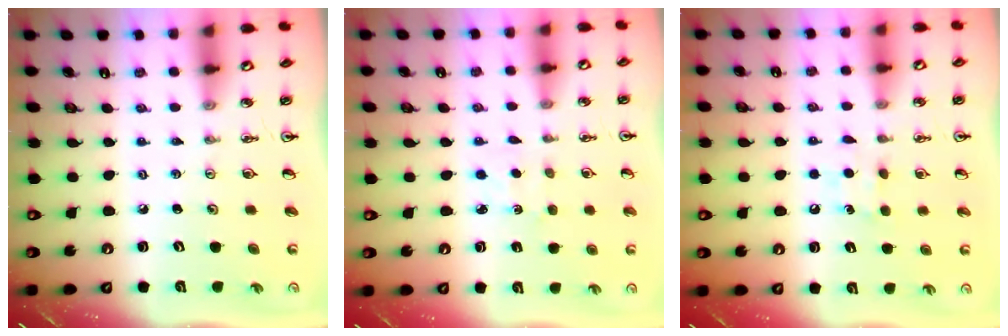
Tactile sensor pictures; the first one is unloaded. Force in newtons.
{"total": 1.6, "press": 1.6, "slide": 0.3}
{"total": 5.9, "press": 5.9, "slide": 0.7}